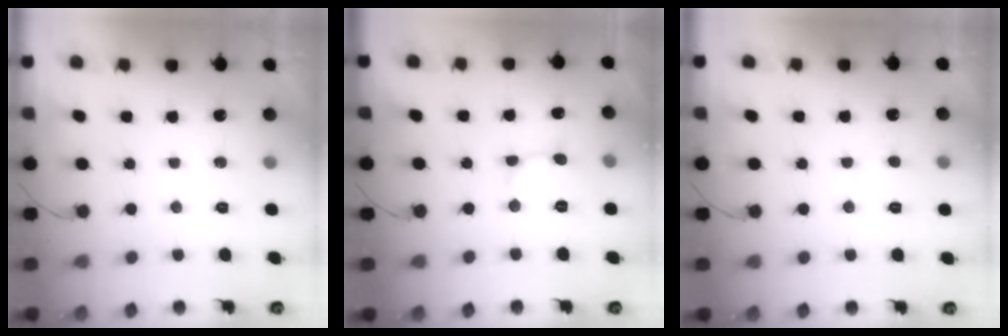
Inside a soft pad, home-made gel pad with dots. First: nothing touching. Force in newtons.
{"total": 1.9, "press": 1.9, "slide": 0.1}
{"total": 1.8, "press": 1.7, "slide": 0.1}